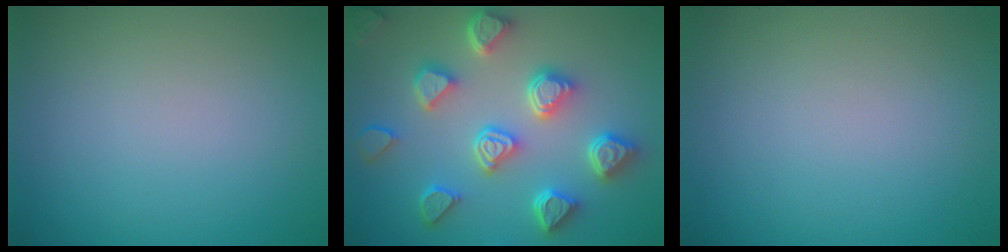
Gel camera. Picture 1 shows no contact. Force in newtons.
{"total": 6.9, "press": 5.7, "slide": 3.9}
{"total": 0.0}